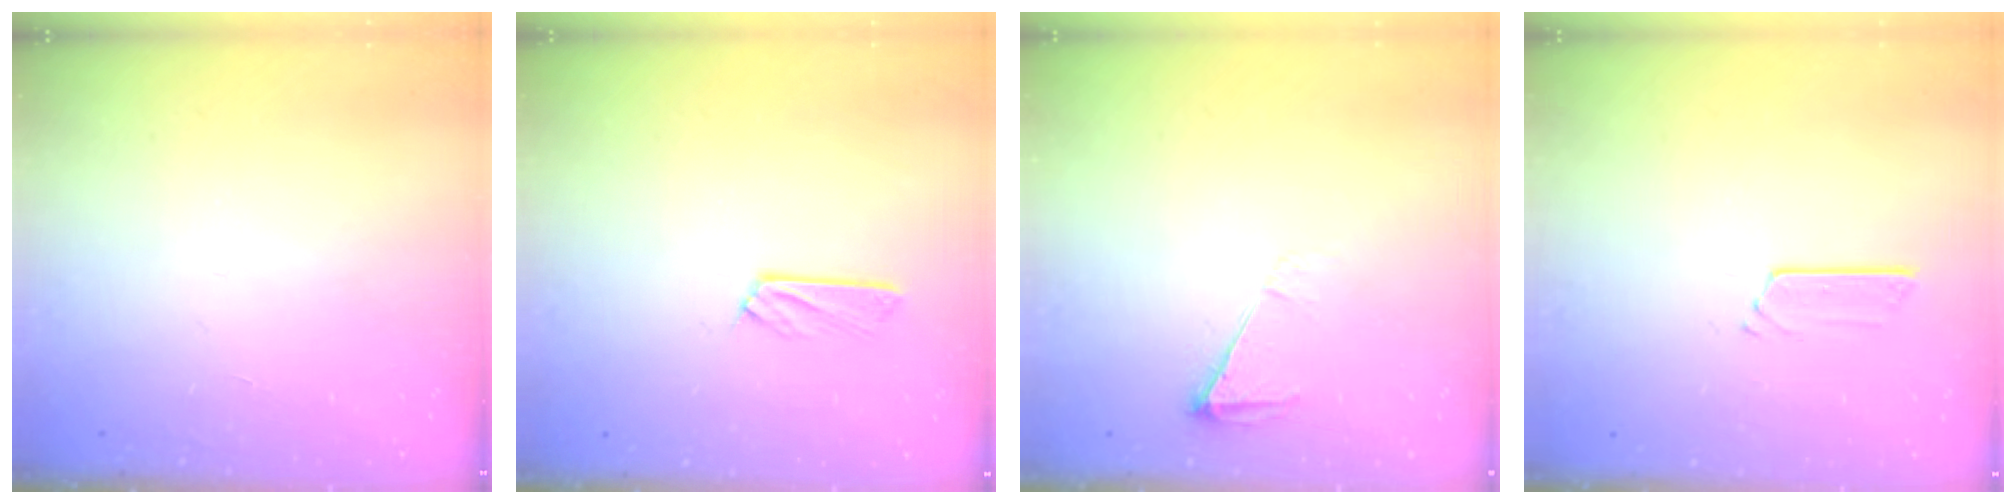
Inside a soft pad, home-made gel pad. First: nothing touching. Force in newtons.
{"total": 4.6, "press": 4.6, "slide": 0.2}
{"total": 6.5, "press": 6.5, "slide": 0.9}
{"total": 2.7, "press": 2.7, "slide": 0.2}